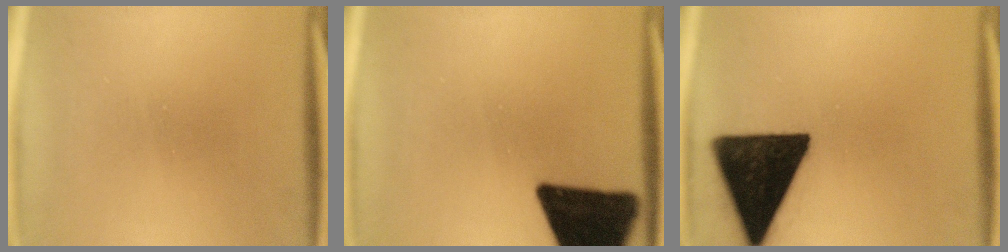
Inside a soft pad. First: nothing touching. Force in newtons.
{"total": 18.9}
{"total": 18.4}